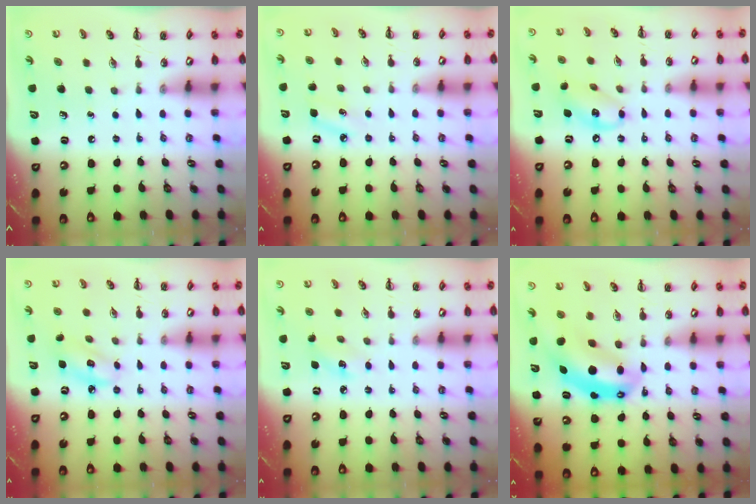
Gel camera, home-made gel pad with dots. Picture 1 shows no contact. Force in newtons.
{"total": 5.3, "press": 5.0, "slide": 1.7}
{"total": 10.9, "press": 10.7, "slide": 2.1}
{"total": 4.3, "press": 4.3, "slide": 0.5}
{"total": 3.5, "press": 3.4, "slide": 0.8}
{"total": 9.2, "press": 8.9, "slide": 2.4}